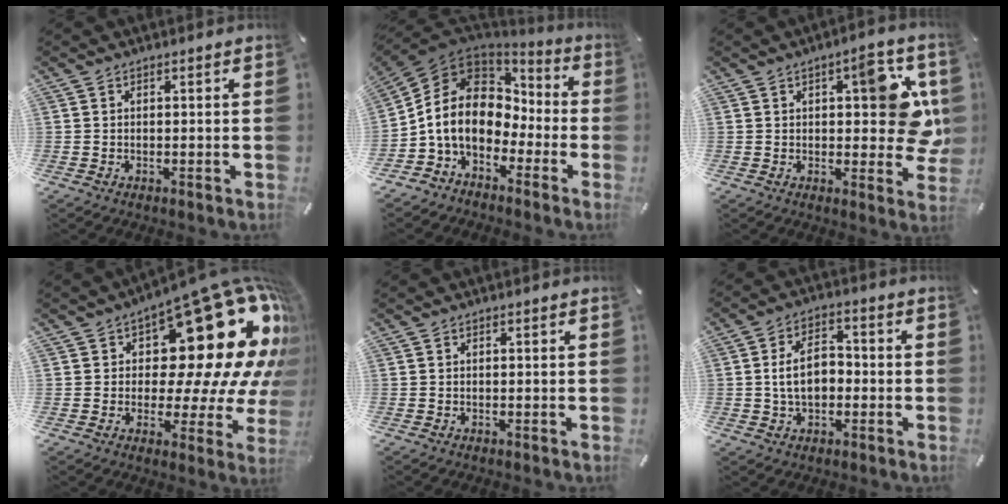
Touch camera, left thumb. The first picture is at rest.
{"total": 12.7, "force": [-1.3, 10.6, 6.9], "torque": [-0.166, 0.003, -0.027]}
{"total": 14.9, "force": [3.2, 6.5, 13.0], "torque": [-0.147, -0.013, 0.050]}
{"total": 27.9, "force": [11.3, 13.2, 21.8], "torque": [-0.291, -0.104, 0.198]}
{"total": 0.0}
{"total": 8.7, "force": [-0.5, 5.8, 6.5], "torque": [-0.131, 0.010, -0.013]}